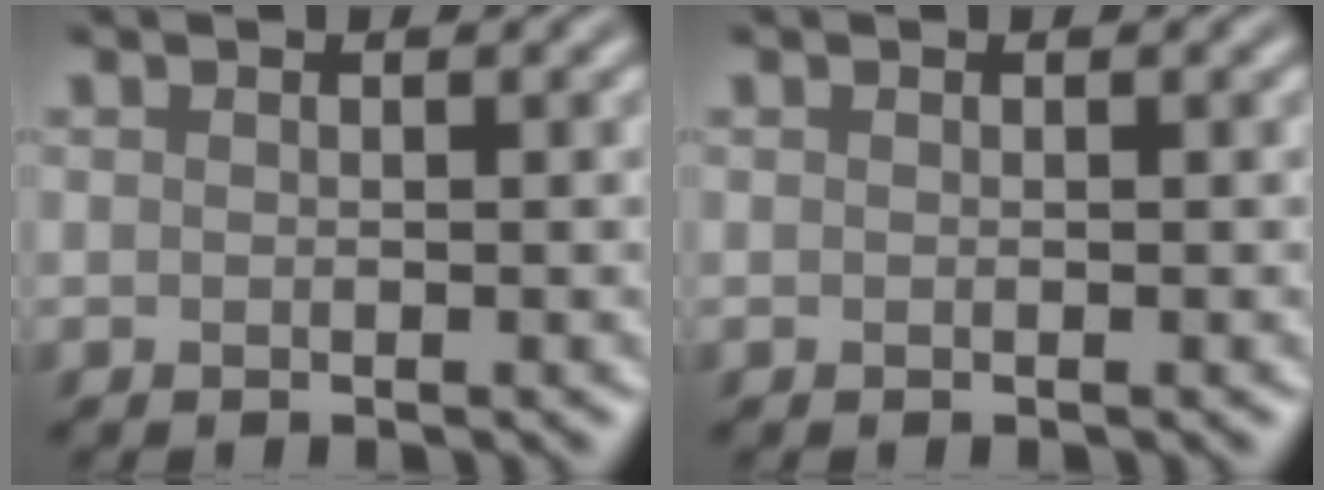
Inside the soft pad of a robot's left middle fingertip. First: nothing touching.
{"total": 0.0}